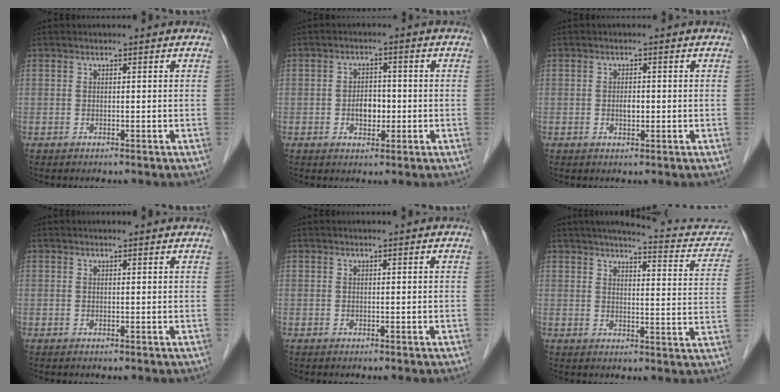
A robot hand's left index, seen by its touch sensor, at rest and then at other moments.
{"total": 3.5, "force": [-0.9, 2.2, 2.5], "torque": [-0.041, 0.003, -0.013]}
{"total": 1.6, "force": [-0.4, 0.8, 1.3], "torque": [-0.024, -0.003, -0.006]}
{"total": 2.1, "force": [2.1, 0.3, 0.4], "torque": [-0.010, 0.008, 0.020]}
{"total": 0.0}
{"total": 14.4, "force": [12.6, 3.0, 6.4], "torque": [-0.059, -0.009, 0.129]}